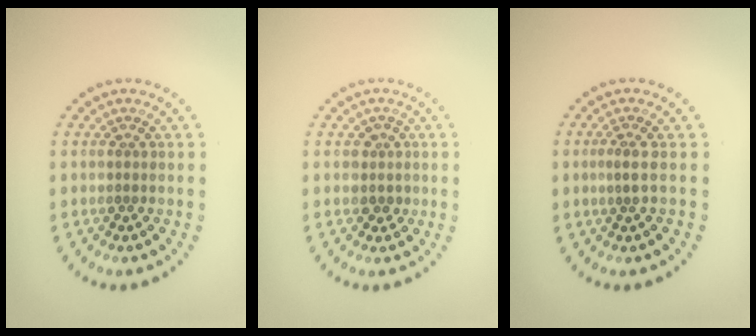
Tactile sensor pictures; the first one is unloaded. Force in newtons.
{"total": 1.4, "press": 1.3, "slide": 0.7}
{"total": 1.2, "press": 0.6, "slide": 1.0}